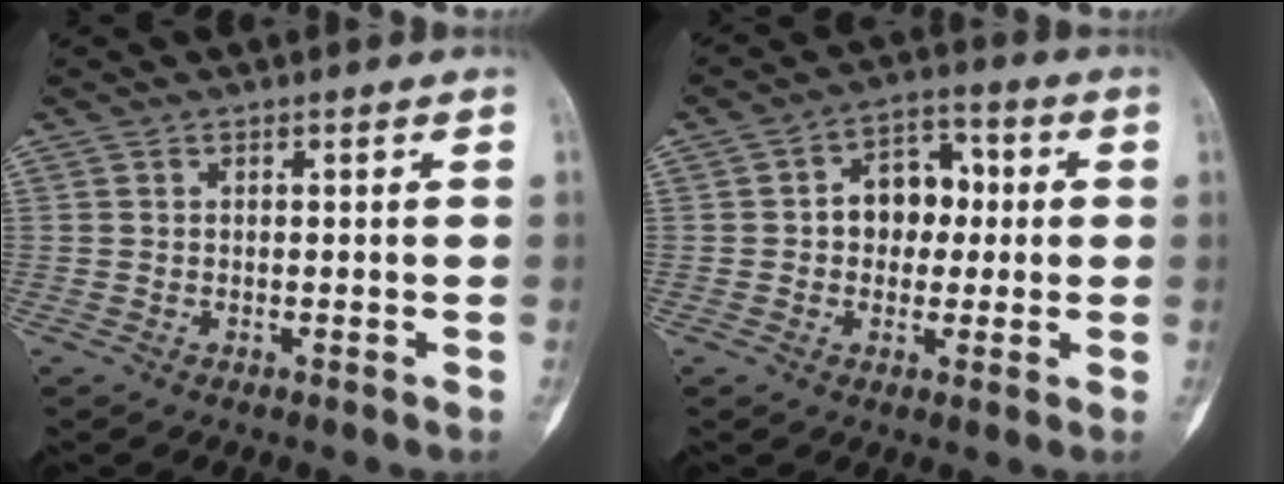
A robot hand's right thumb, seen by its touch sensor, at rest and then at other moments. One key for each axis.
{"total": 9.0, "fx": 0.5, "fy": 6.7, "fz": 5.9, "tx": -0.048, "ty": 0.024, "tz": 0.001}